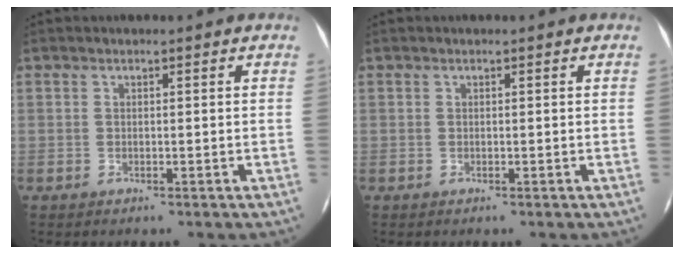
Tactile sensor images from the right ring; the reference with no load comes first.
{"total": 0.0}